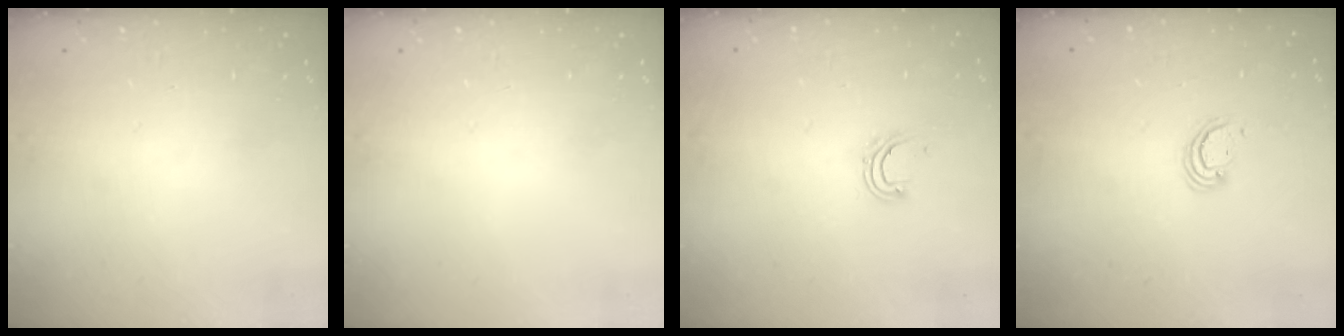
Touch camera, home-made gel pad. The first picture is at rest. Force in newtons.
{"total": 0.0}
{"total": 4.7, "press": 4.6, "slide": 0.3}
{"total": 2.6, "press": 2.5, "slide": 0.3}